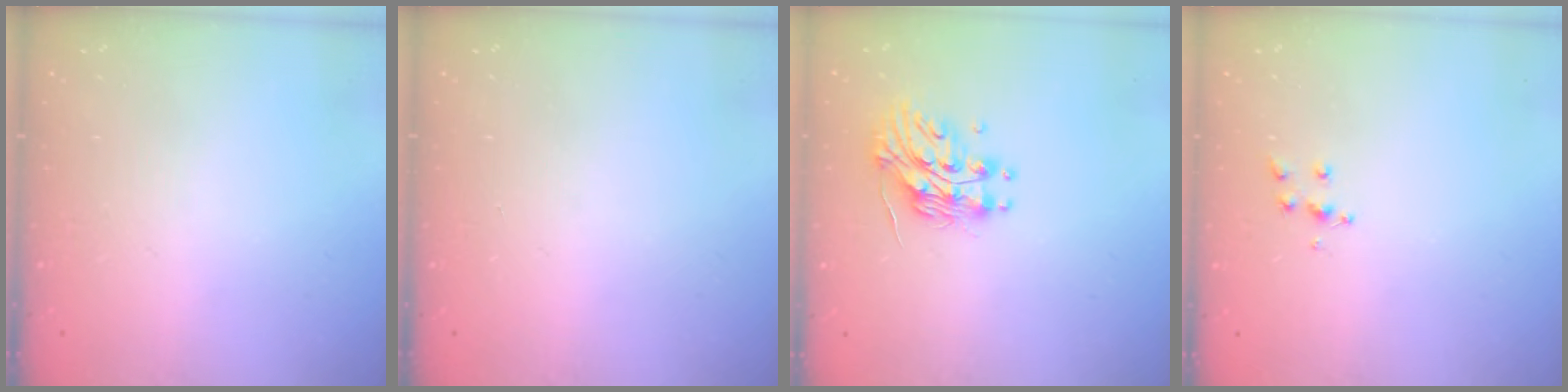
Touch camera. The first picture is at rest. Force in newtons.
{"total": 0.0}
{"total": 13.2, "press": 13.2, "slide": 0.8}
{"total": 6.1, "press": 6.1, "slide": 0.5}